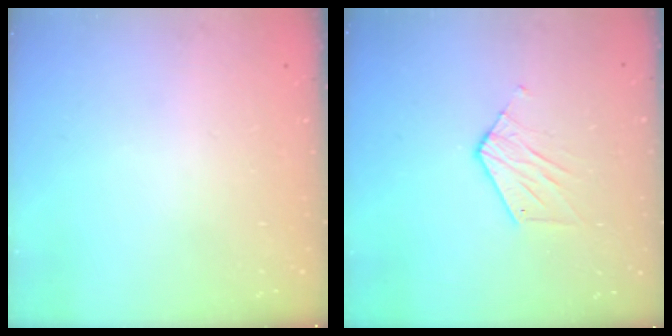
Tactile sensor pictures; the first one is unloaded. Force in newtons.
{"total": 6.9, "press": 6.9, "slide": 0.4}